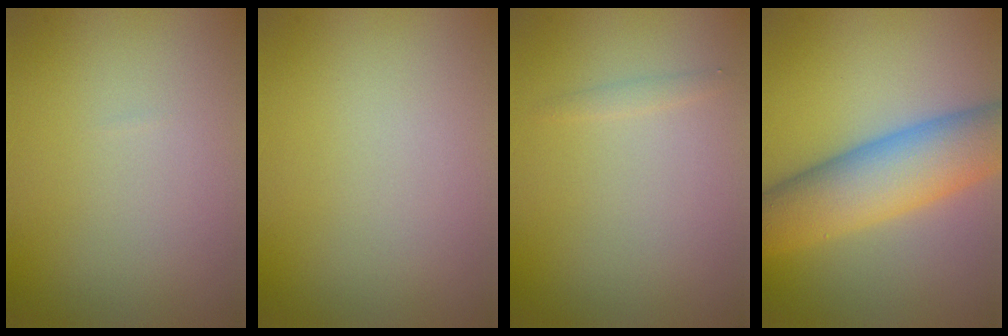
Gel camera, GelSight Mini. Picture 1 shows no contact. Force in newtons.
{"total": 0.0}
{"total": 0.6, "press": 0.6, "slide": 0.0}
{"total": 8.7, "press": 8.7, "slide": 0.3}